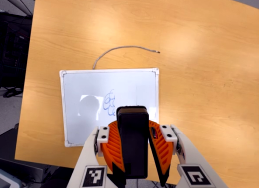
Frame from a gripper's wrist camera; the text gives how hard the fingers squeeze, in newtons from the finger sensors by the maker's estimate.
{"total": 12.7, "left": 11.0, "right": 14.5}